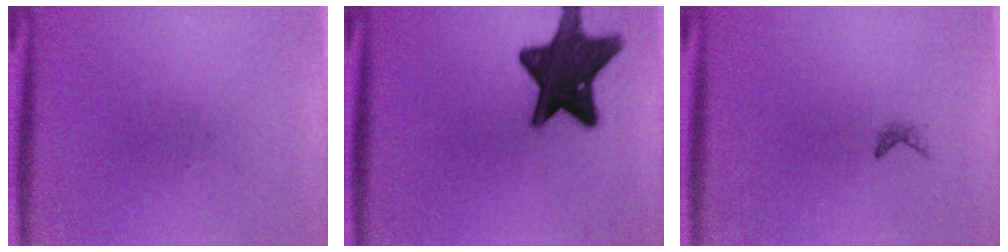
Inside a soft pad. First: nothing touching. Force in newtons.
{"total": 16.6}
{"total": 0.6}